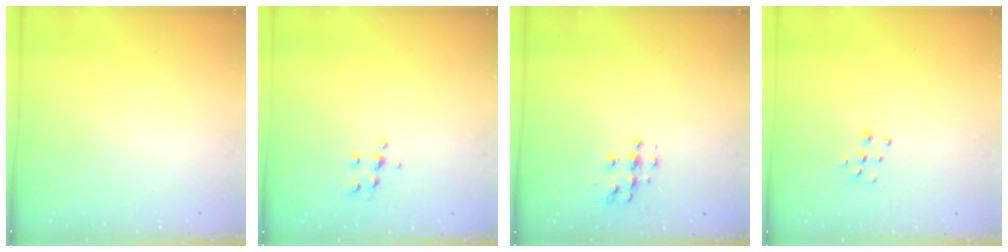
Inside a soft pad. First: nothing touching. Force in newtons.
{"total": 5.9, "press": 5.9, "slide": 0.5}
{"total": 8.5, "press": 8.5, "slide": 0.5}
{"total": 7.2, "press": 7.2, "slide": 0.5}